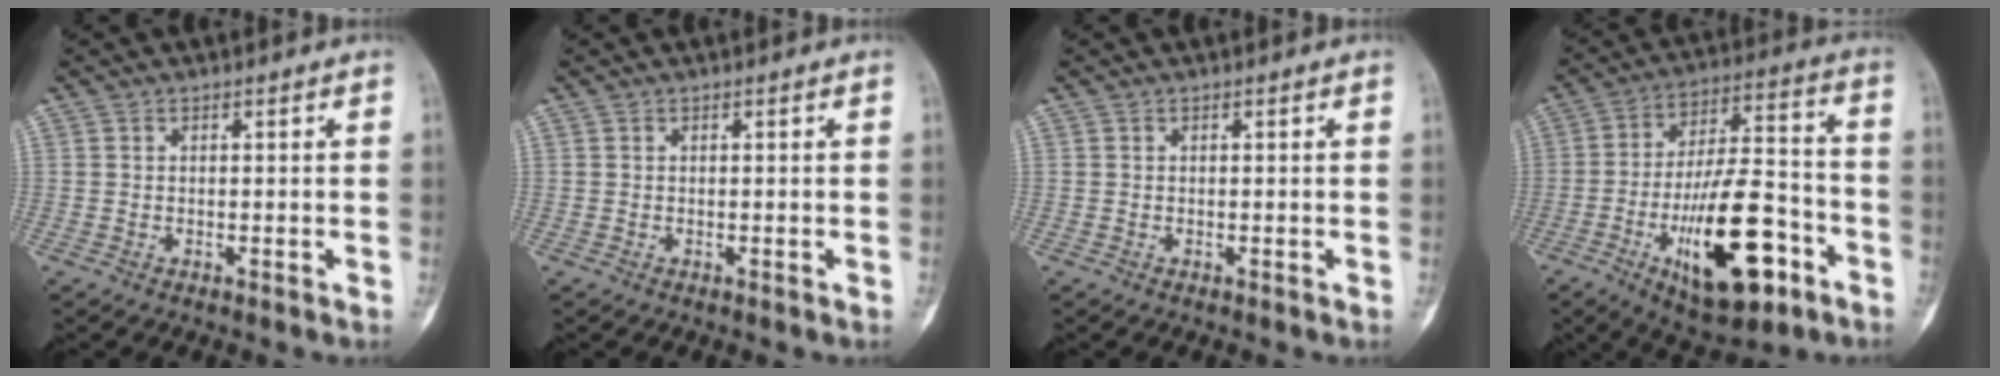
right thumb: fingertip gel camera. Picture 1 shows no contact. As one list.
[{"total": 0.0}, {"total": 0.0}, {"total": 21.9, "force": [-8.8, 8.9, 17.9], "torque": [-0.287, 0.046, -0.132]}]